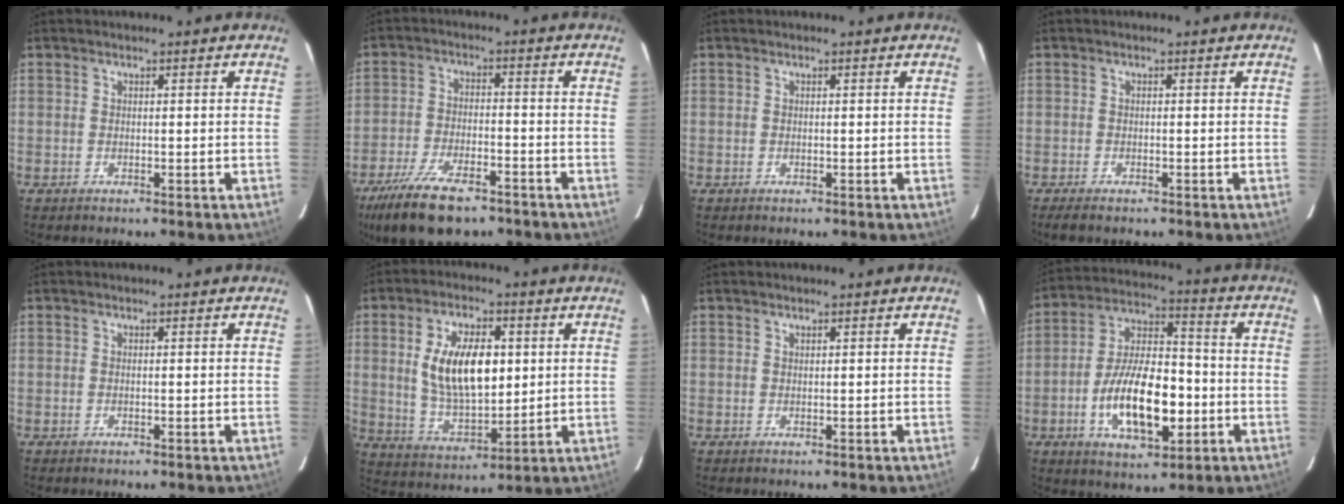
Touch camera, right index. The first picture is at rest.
{"total": 15.1, "force": [-10.8, 5.9, 8.7], "torque": [-0.198, -0.030, -0.185]}
{"total": 0.0}
{"total": 2.4, "force": [-2.0, 0.5, 1.4], "torque": [-0.031, -0.009, -0.035]}
{"total": 0.0}
{"total": 14.3, "force": [2.5, 7.1, 12.1], "torque": [-0.223, 0.003, 0.058]}
{"total": 0.0}
{"total": 16.3, "force": [-4.4, 7.3, 13.8], "torque": [-0.262, 0.006, -0.068]}